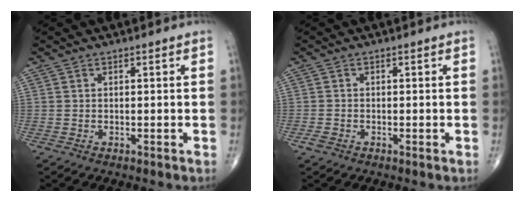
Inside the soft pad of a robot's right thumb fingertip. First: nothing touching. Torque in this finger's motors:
{"motor_torque": [0.57, 0.23, -0.02, -0.26, 0.00]}